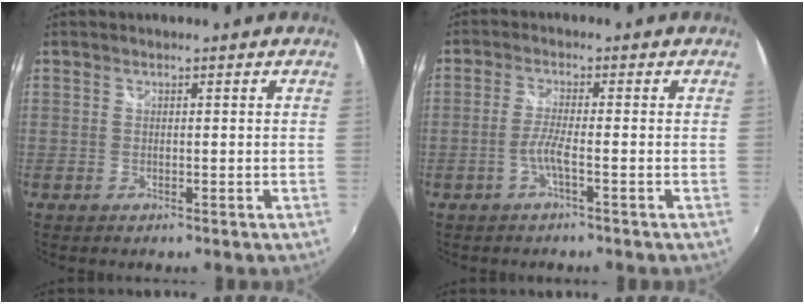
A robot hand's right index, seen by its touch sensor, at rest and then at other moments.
{"total": 3.0, "force": [-1.5, -0.4, 2.5], "torque": [-0.058, -0.001, -0.030]}